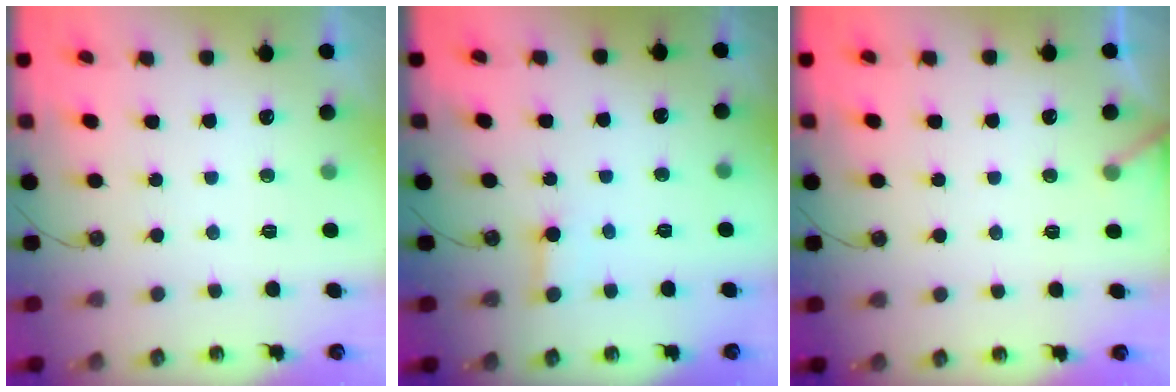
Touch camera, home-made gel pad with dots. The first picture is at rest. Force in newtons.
{"total": 2.5, "press": 2.5, "slide": 0.1}
{"total": 3.2, "press": 3.2, "slide": 0.2}